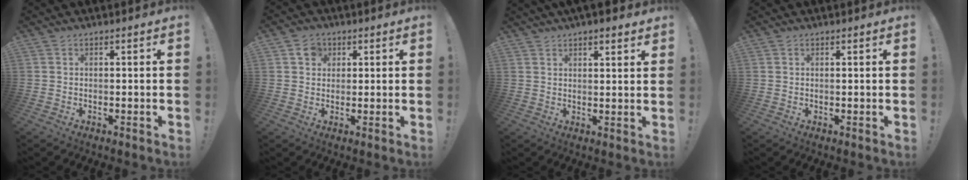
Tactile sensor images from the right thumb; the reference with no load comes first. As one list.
[{"total": 4.8, "force": [2.3, 3.9, 1.6], "torque": [-0.019, -0.005, 0.040]}, {"total": 4.0, "force": [3.4, 1.4, 1.7], "torque": [-0.017, -0.018, 0.060]}, {"total": 0.5, "force": [0.4, 0.4, -0.1], "torque": [0.003, 0.000, 0.008]}]